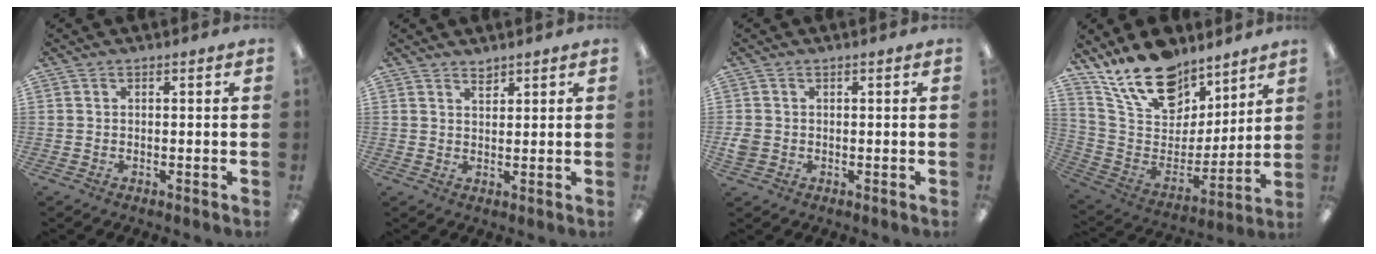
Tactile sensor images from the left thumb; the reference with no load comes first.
{"total": 2.0, "force": [1.9, 0.5, 0.4], "torque": [-0.002, -0.009, 0.034]}
{"total": 2.3, "force": [-0.3, 2.1, 0.9], "torque": [-0.006, 0.001, -0.007]}
{"total": 18.6, "force": [14.5, 9.2, 7.3], "torque": [-0.146, -0.091, 0.265]}